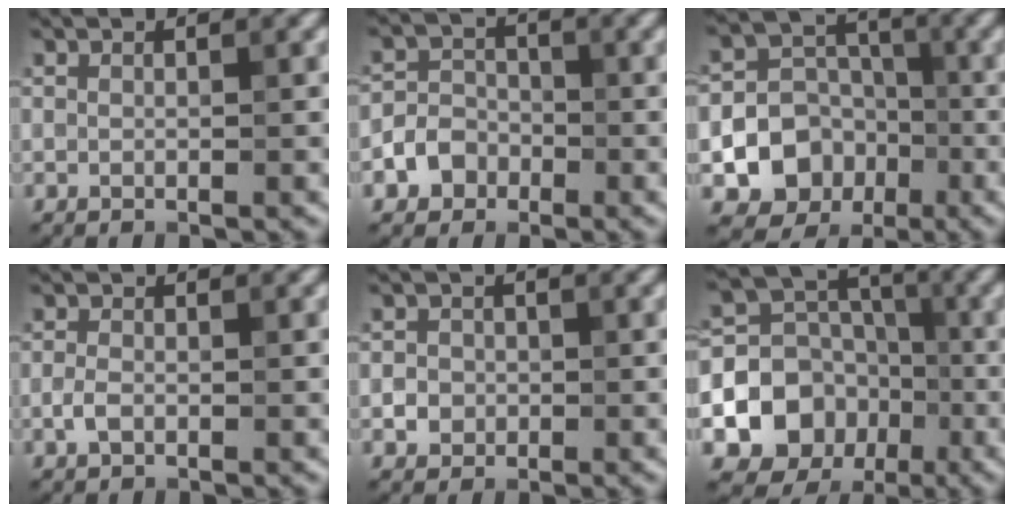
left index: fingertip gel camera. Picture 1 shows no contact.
{"total": 3.3, "force": [-1.6, 2.7, 0.9], "torque": [0.003, 0.002, -0.035]}
{"total": 9.7, "force": [-3.4, 8.6, 3.0], "torque": [-0.021, -0.018, -0.084]}
{"total": 1.4, "force": [-0.5, 0.9, 0.9], "torque": [-0.020, 0.001, -0.013]}
{"total": 1.6, "force": [-0.4, 1.5, 0.4], "torque": [0.008, -0.003, -0.009]}
{"total": 8.4, "force": [-2.6, 7.2, 3.5], "torque": [-0.050, -0.002, -0.054]}